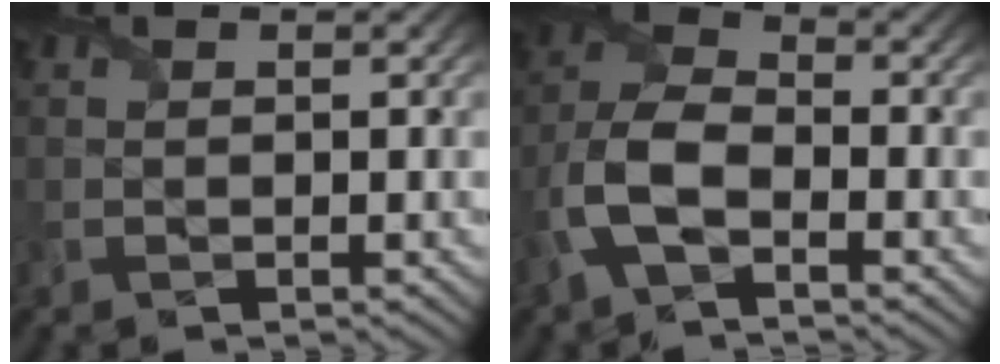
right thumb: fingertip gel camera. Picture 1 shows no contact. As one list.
[{"total": 7.4, "force": [-3.3, 3.6, 5.5], "torque": [-0.132, 0.004, -0.085]}]